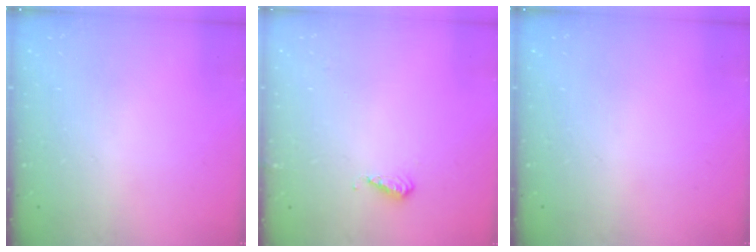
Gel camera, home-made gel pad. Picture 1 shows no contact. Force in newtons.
{"total": 3.7, "press": 3.6, "slide": 1.0}
{"total": 0.0}